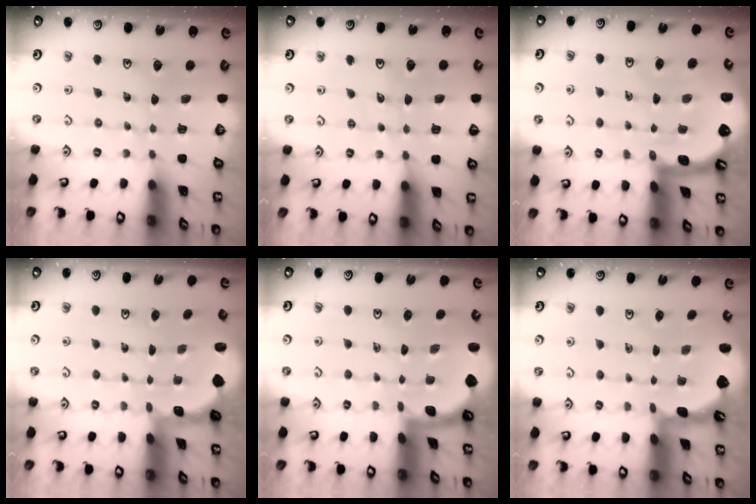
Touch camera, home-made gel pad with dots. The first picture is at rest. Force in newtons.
{"total": 2.9, "press": 2.1, "slide": 2.1}
{"total": 4.5, "press": 4.4, "slide": 0.7}
{"total": 1.9, "press": 1.8, "slide": 0.7}
{"total": 1.8, "press": 1.8, "slide": 0.0}
{"total": 2.0, "press": 2.0, "slide": 0.2}